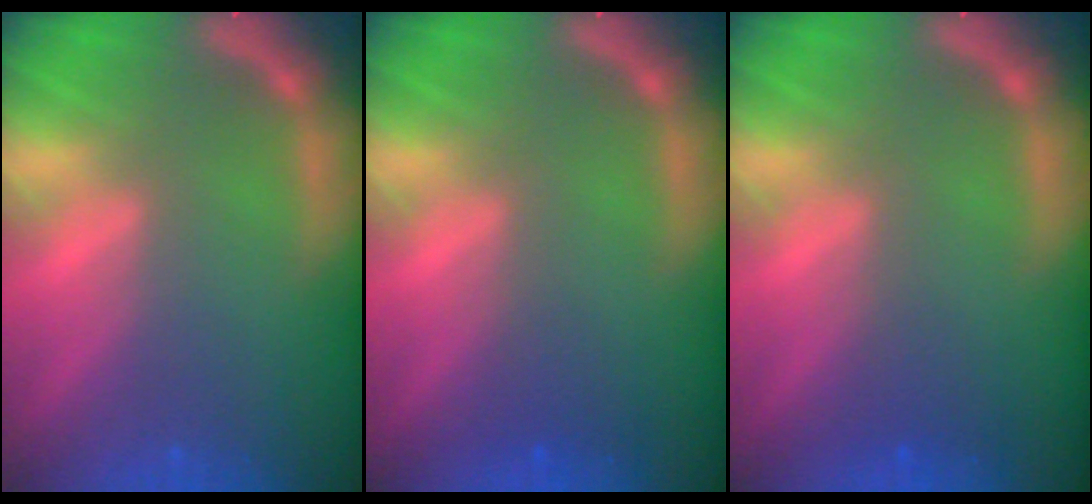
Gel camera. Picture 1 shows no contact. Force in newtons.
{"total": 1.0}
{"total": 1.0}